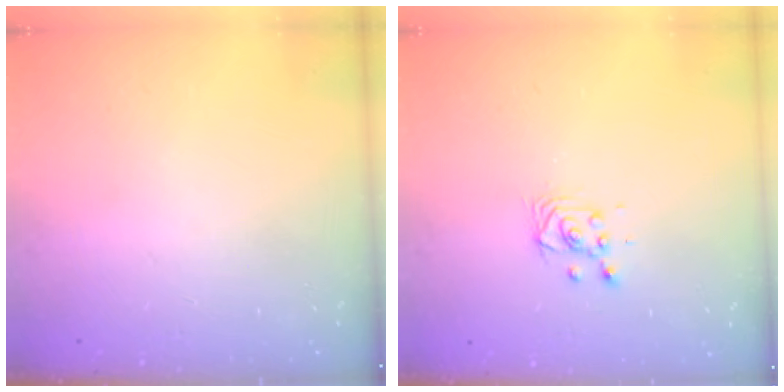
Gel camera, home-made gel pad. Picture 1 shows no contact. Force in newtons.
{"total": 3.2, "press": 3.2, "slide": 0.6}